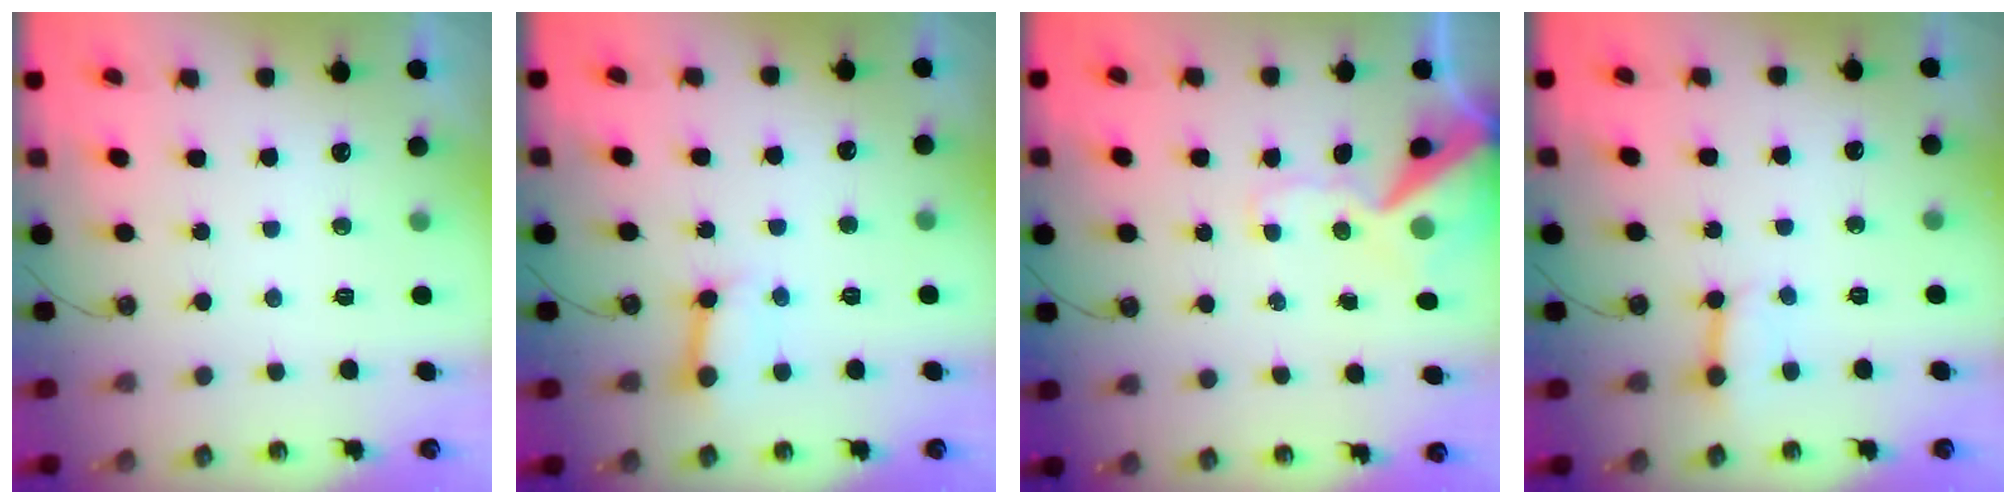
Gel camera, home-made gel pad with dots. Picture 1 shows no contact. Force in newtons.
{"total": 6.6, "press": 6.6, "slide": 0.2}
{"total": 13.9, "press": 13.7, "slide": 2.2}
{"total": 3.3, "press": 3.3, "slide": 0.5}